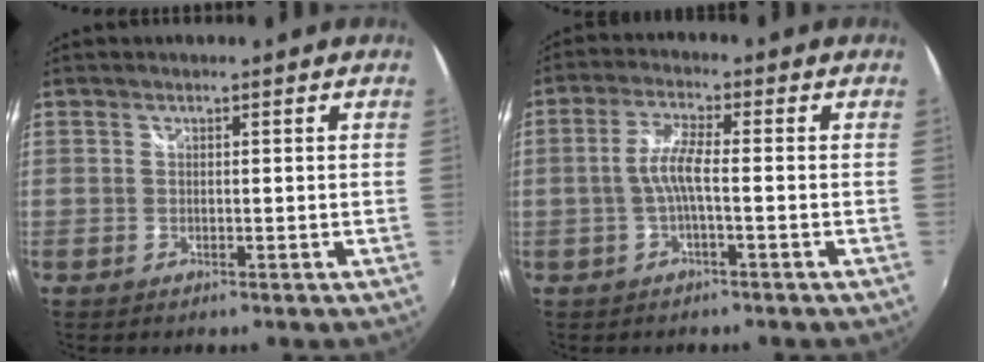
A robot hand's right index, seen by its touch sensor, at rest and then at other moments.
{"total": 4.5, "force": [-1.1, 0.4, 4.4], "torque": [-0.095, 0.006, -0.020]}